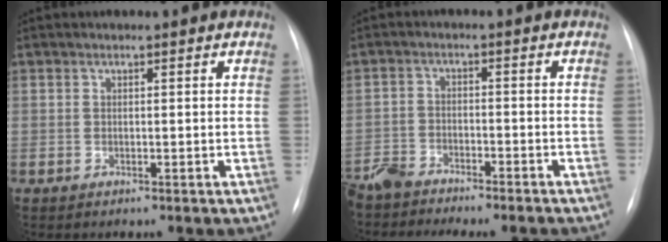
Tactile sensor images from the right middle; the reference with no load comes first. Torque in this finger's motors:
{"motor_torque": [-0.25, -0.65, 0.37, 0.07]}